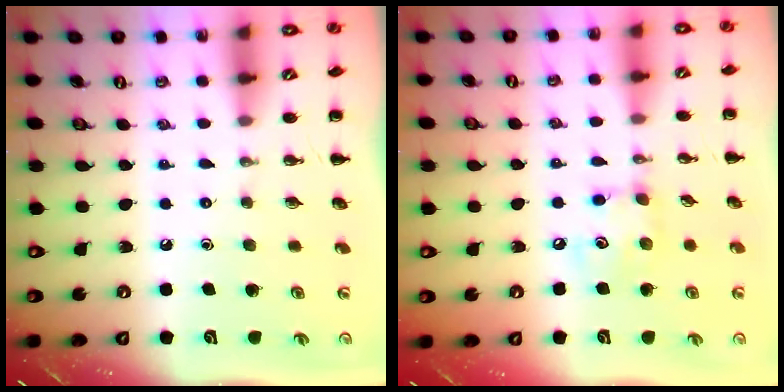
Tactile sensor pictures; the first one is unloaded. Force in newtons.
{"total": 6.4, "press": 6.4, "slide": 0.5}